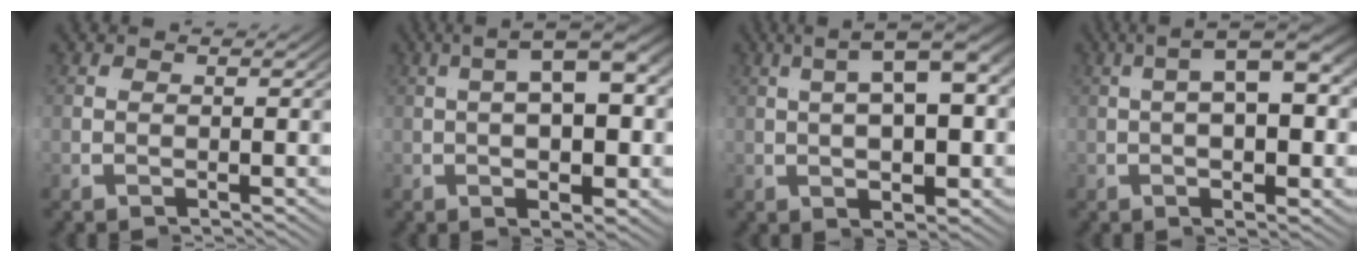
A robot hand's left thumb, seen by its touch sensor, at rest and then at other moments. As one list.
[{"total": 5.8, "force": [0.7, 1.3, 5.6], "torque": [-0.067, 0.040, -0.006]}, {"total": 6.2, "force": [0.7, 1.3, 6.0], "torque": [-0.065, 0.044, -0.007]}, {"total": 5.8, "force": [0.9, 1.4, 5.6], "torque": [-0.070, 0.037, -0.006]}]